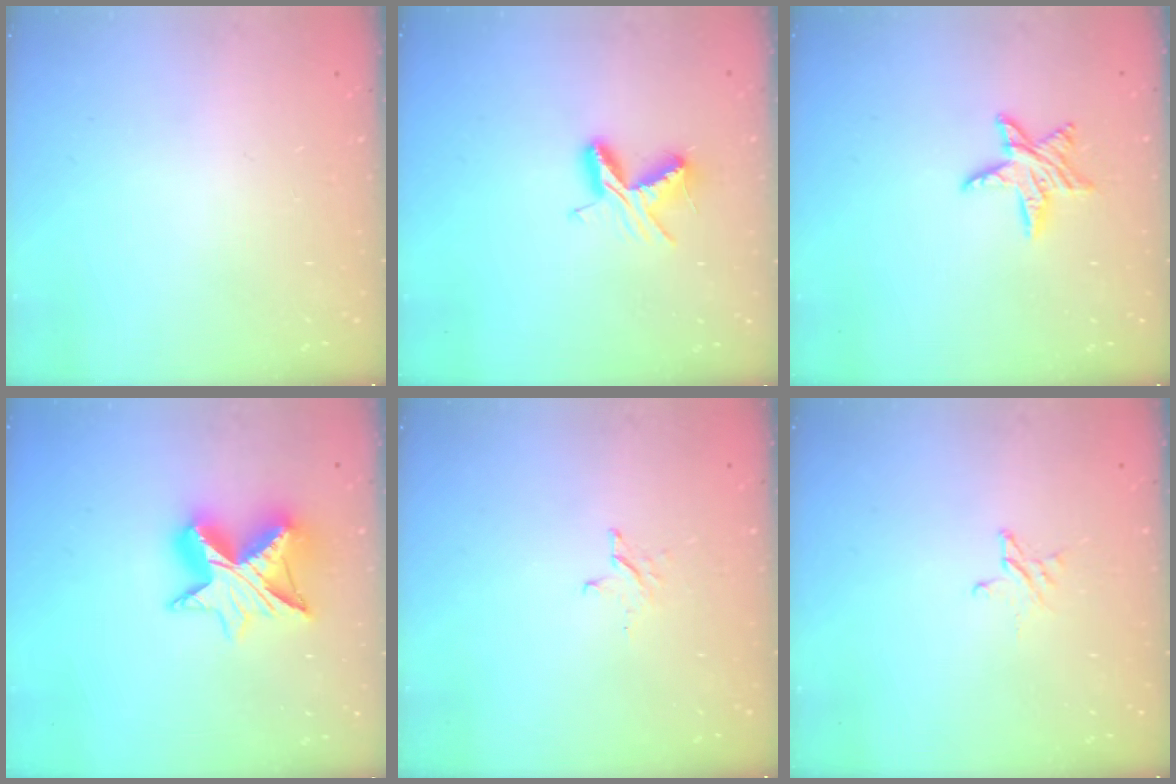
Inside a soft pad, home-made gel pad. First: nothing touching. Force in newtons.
{"total": 7.6, "press": 7.6, "slide": 0.6}
{"total": 7.9, "press": 7.9, "slide": 0.4}
{"total": 12.1, "press": 12.0, "slide": 0.9}
{"total": 2.6, "press": 2.6, "slide": 0.3}
{"total": 2.7, "press": 2.7, "slide": 0.2}